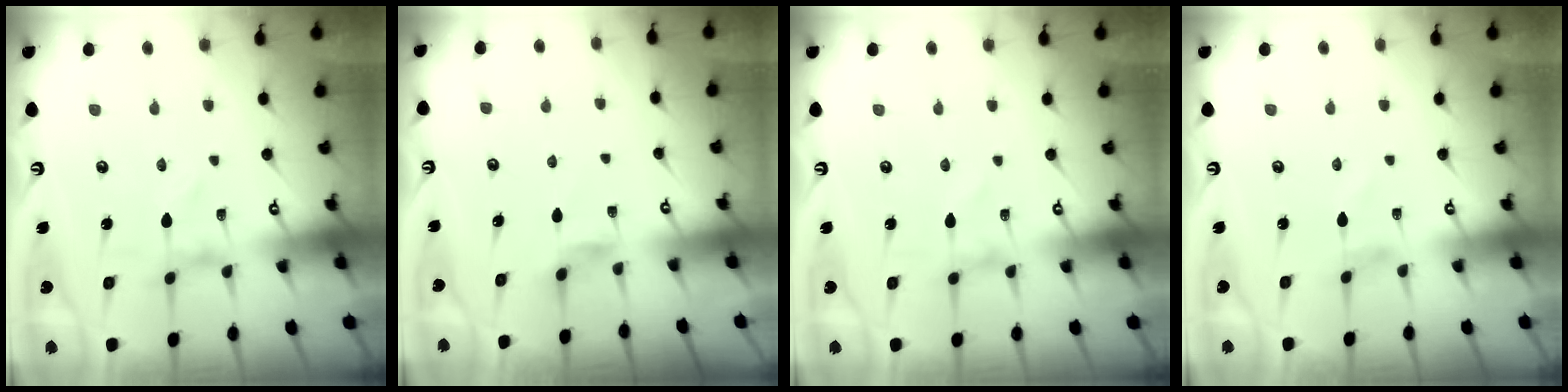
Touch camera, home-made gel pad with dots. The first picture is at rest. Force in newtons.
{"total": 2.8, "press": 2.7, "slide": 0.5}
{"total": 0.7, "press": 0.6, "slide": 0.1}
{"total": 1.3, "press": 1.2, "slide": 0.1}